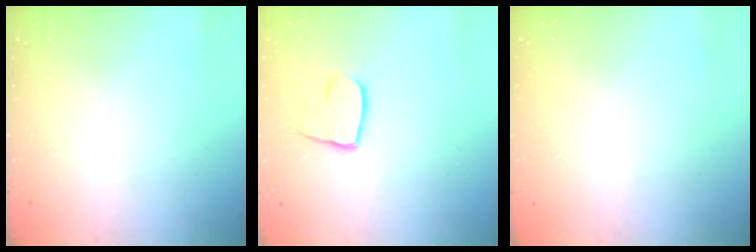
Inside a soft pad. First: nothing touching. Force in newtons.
{"total": 9.5, "press": 9.4, "slide": 0.8}
{"total": 0.0}